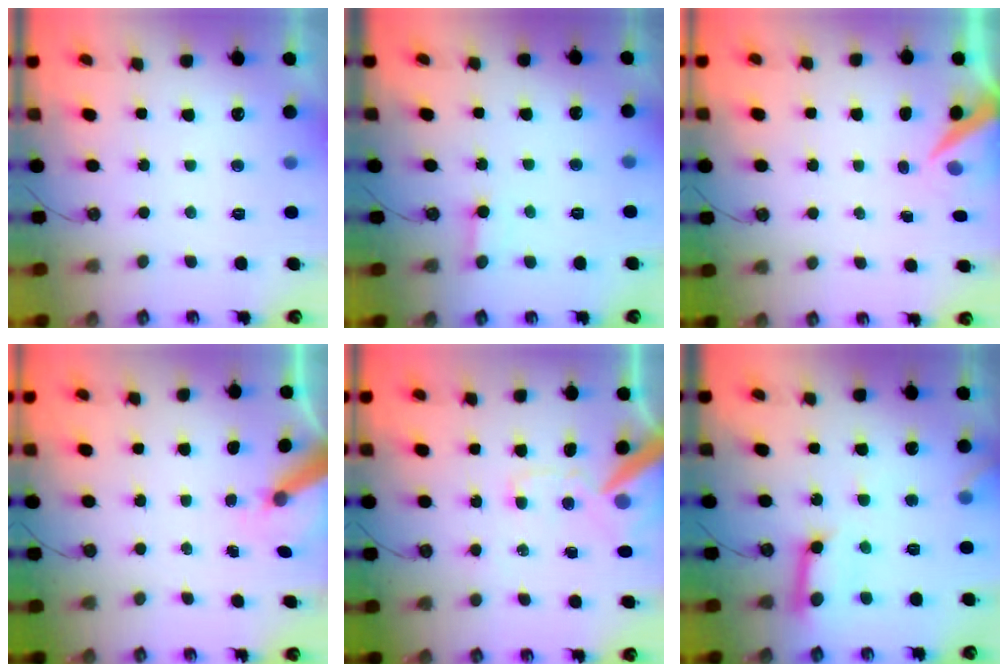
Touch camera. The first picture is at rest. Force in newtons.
{"total": 2.3, "press": 2.3, "slide": 0.2}
{"total": 6.0, "press": 5.9, "slide": 0.9}
{"total": 6.4, "press": 6.4, "slide": 0.3}
{"total": 13.5, "press": 13.4, "slide": 1.9}
{"total": 10.8, "press": 10.7, "slide": 0.9}